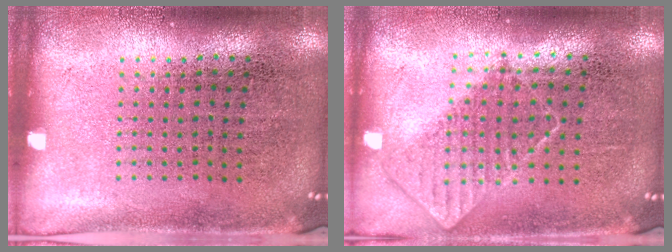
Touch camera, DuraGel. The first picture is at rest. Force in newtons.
{"total": 0.8, "press": 0.7, "slide": 0.2}